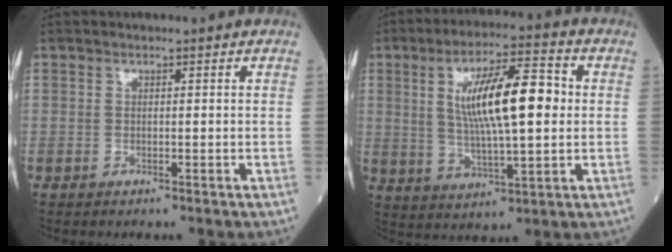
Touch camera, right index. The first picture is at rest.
{"total": 13.5, "force": [2.1, 2.7, 13.1], "torque": [-0.232, 0.015, 0.035]}